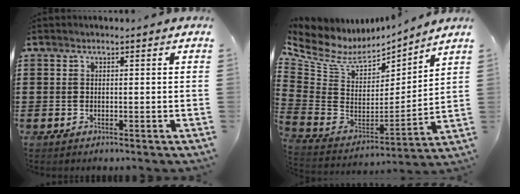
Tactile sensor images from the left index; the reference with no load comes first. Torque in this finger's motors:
{"motor_torque": [1.11, -1.02, 0.16, 0.15]}